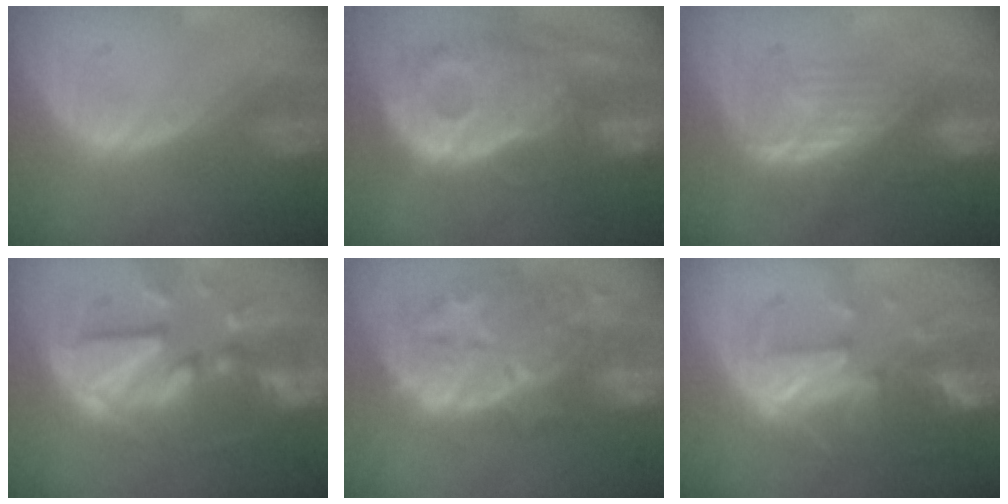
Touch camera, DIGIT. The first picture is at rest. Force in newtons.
{"total": 13.7, "press": 11.8, "slide": 6.8}
{"total": 8.3, "press": 7.5, "slide": 3.7}
{"total": 12.6, "press": 11.0, "slide": 6.2}
{"total": 14.7, "press": 11.9, "slide": 8.6}
{"total": 10.0, "press": 8.9, "slide": 4.6}